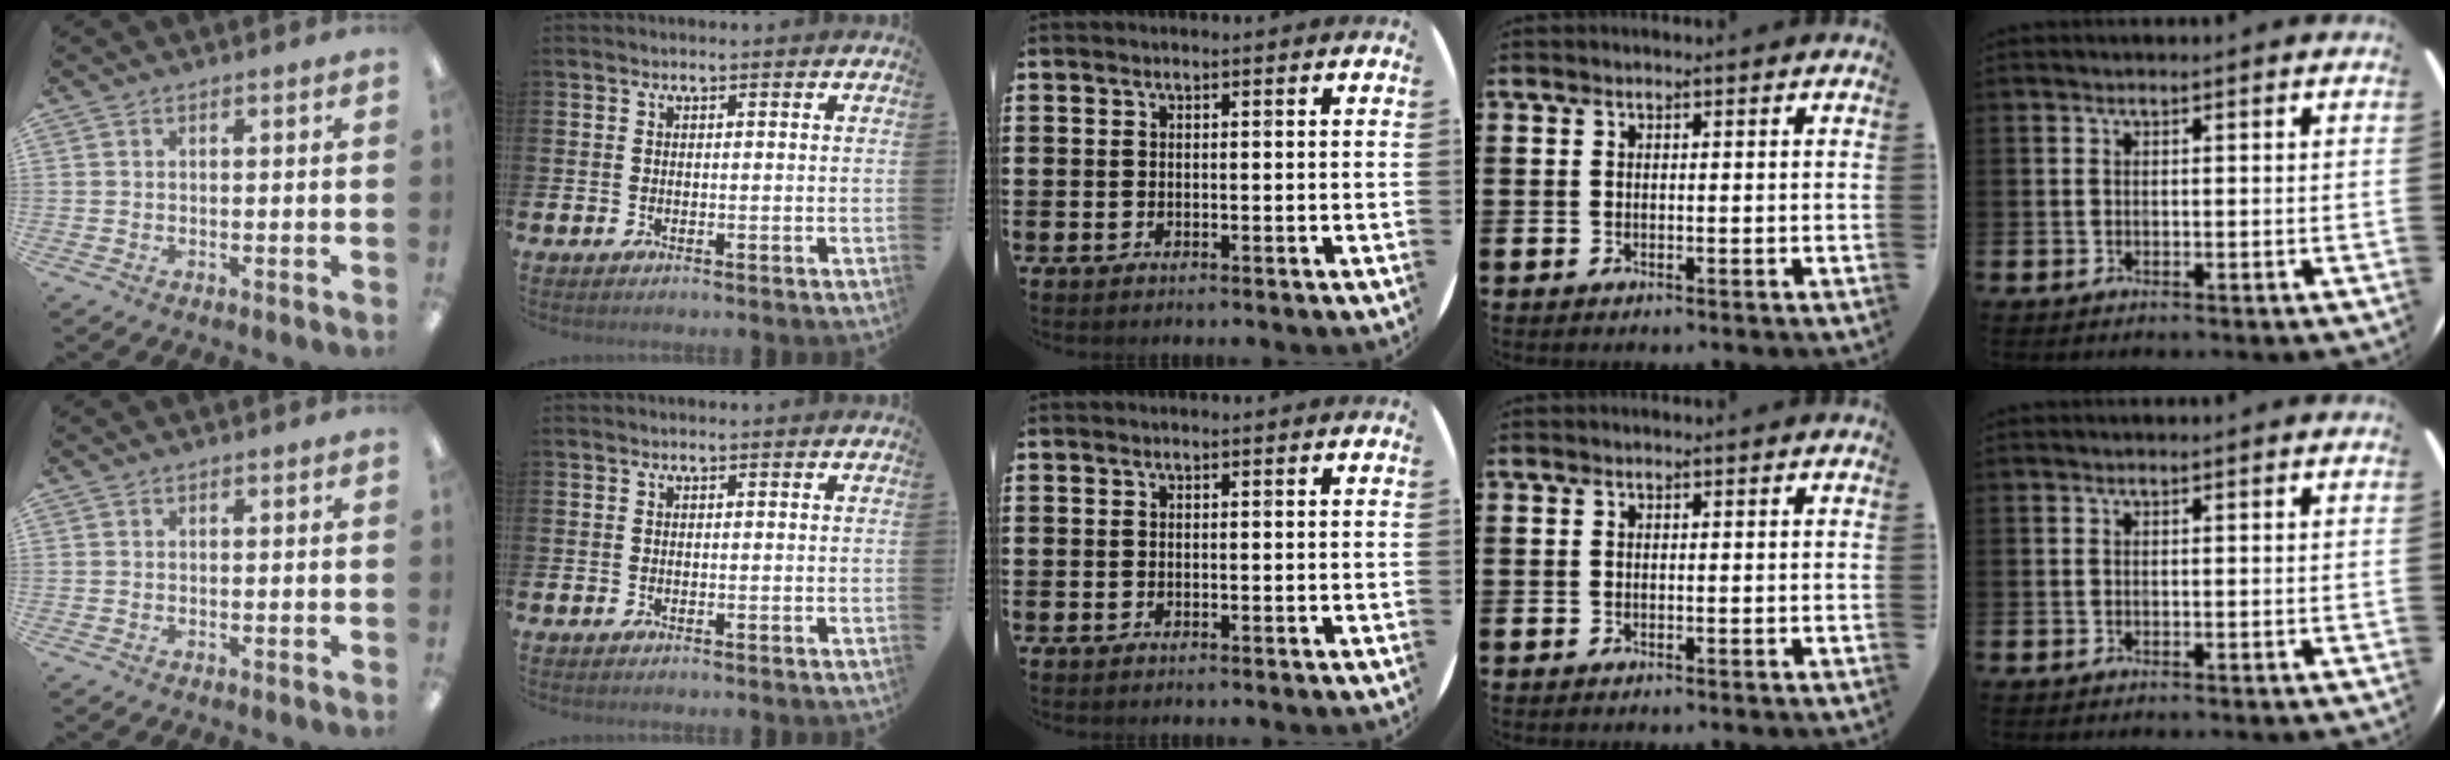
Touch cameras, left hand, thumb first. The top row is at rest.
{}